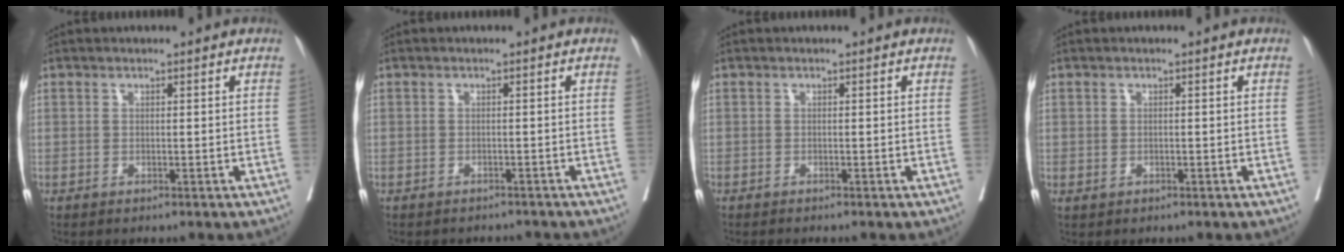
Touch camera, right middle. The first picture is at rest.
{"total": 3.8, "force": [-3.6, 1.1, 0.3], "torque": [0.003, -0.002, -0.044]}
{"total": 1.8, "force": [-1.6, -0.2, 0.8], "torque": [-0.010, -0.001, -0.023]}
{"total": 0.8, "force": [-0.2, 0.6, 0.4], "torque": [-0.007, 0.001, 0.001]}